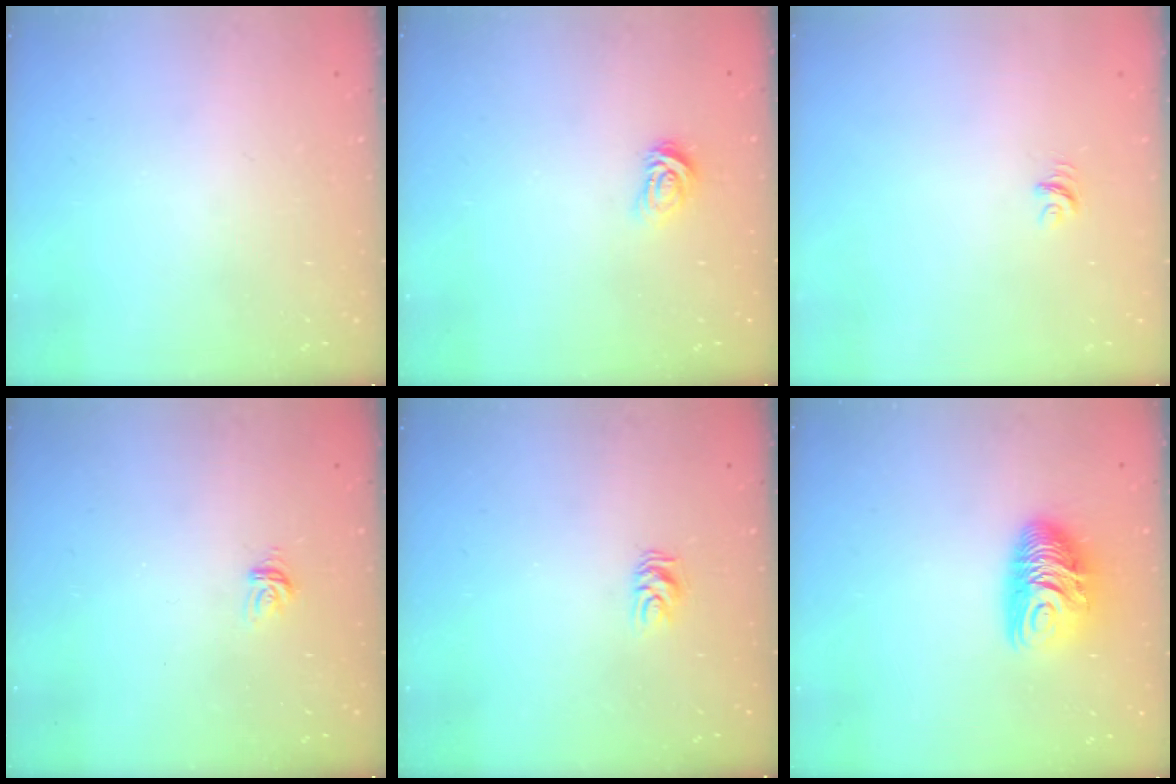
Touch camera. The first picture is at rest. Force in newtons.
{"total": 2.9, "press": 2.8, "slide": 0.4}
{"total": 3.5, "press": 3.5, "slide": 0.1}
{"total": 3.4, "press": 3.4, "slide": 0.2}
{"total": 5.2, "press": 5.2, "slide": 0.5}
{"total": 10.3, "press": 10.3, "slide": 0.3}